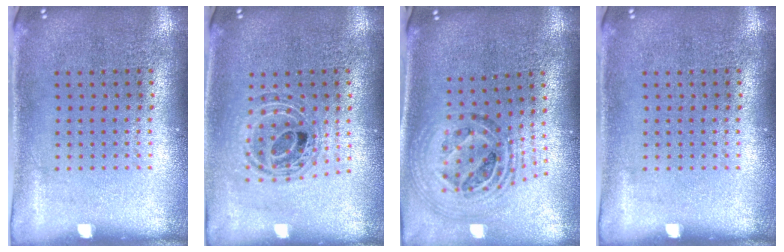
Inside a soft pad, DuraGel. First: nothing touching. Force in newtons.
{"total": 0.9, "press": 0.9, "slide": 0.2}
{"total": 1.6, "press": 1.4, "slide": 0.8}
{"total": 0.0}